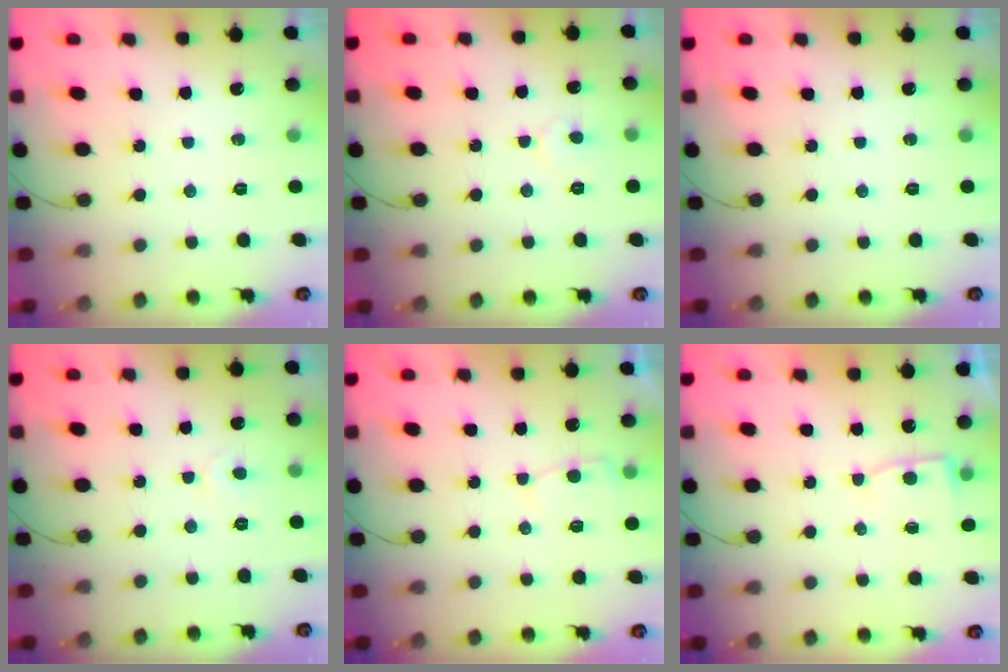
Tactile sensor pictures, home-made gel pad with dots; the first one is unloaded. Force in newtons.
{"total": 3.3, "press": 3.2, "slide": 0.4}
{"total": 0.0}
{"total": 3.5, "press": 3.5, "slide": 0.3}
{"total": 3.6, "press": 3.5, "slide": 0.4}
{"total": 3.6, "press": 3.6, "slide": 0.3}